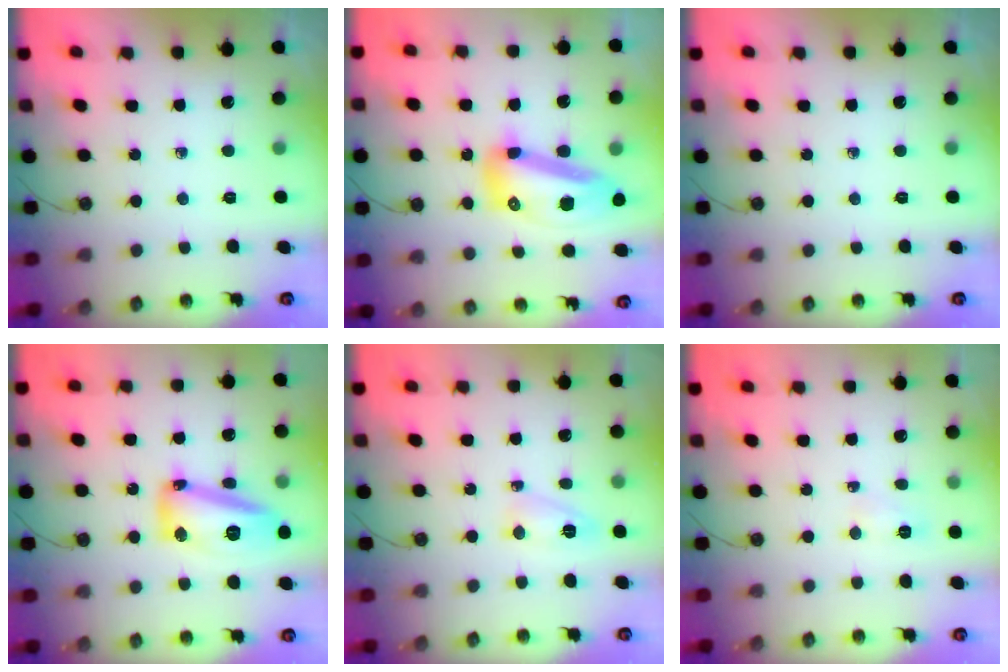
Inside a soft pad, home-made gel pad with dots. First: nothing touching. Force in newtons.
{"total": 16.4, "press": 16.2, "slide": 2.1}
{"total": 0.0}
{"total": 14.9, "press": 14.8, "slide": 1.1}
{"total": 4.9, "press": 4.9, "slide": 0.5}
{"total": 3.5, "press": 3.4, "slide": 0.6}